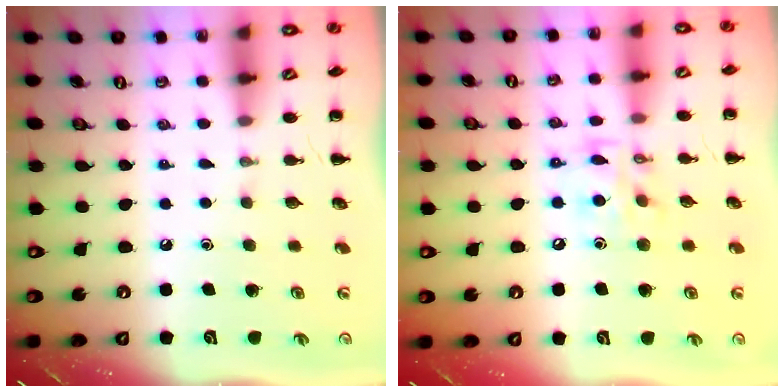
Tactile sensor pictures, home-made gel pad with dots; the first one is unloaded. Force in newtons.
{"total": 11.1, "press": 10.9, "slide": 1.7}